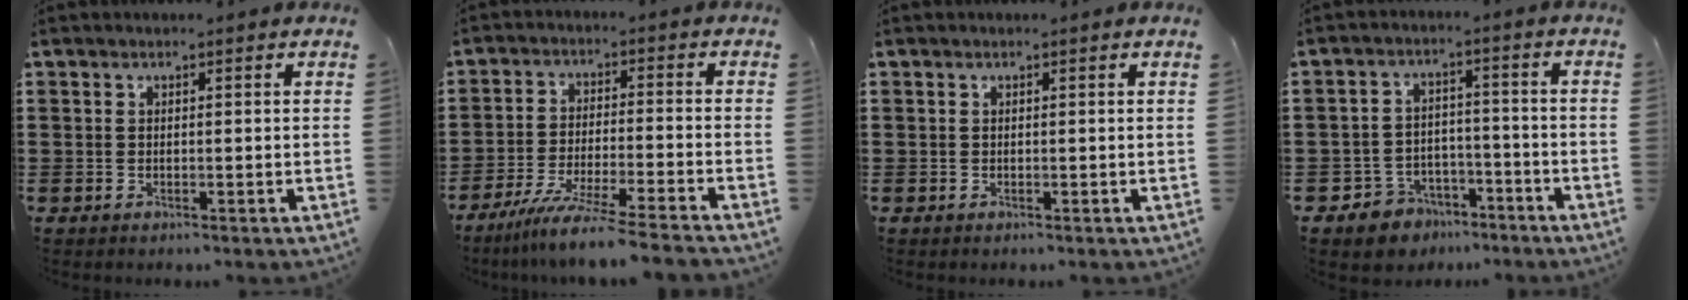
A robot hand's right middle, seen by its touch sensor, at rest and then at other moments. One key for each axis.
{"total": 7.5, "fx": -6.6, "fy": -0.8, "fz": 3.5, "tx": -0.068, "ty": -0.017, "tz": -0.126}
{"total": 0.0}
{"total": 4.6, "fx": -4.0, "fy": 2.3, "fz": 0.1, "tx": -0.021, "ty": 0.009, "tz": -0.082}